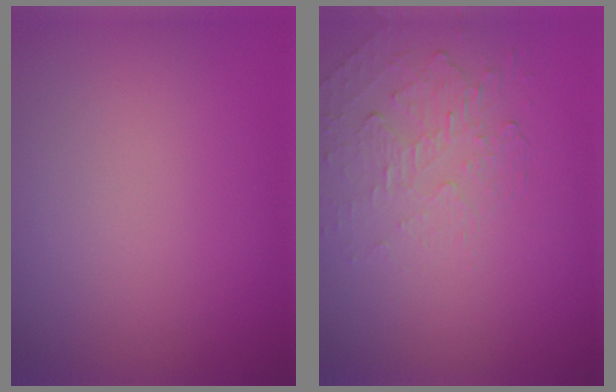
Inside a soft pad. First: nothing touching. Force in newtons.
{"total": 2.1, "press": 0.9, "slide": 1.9}